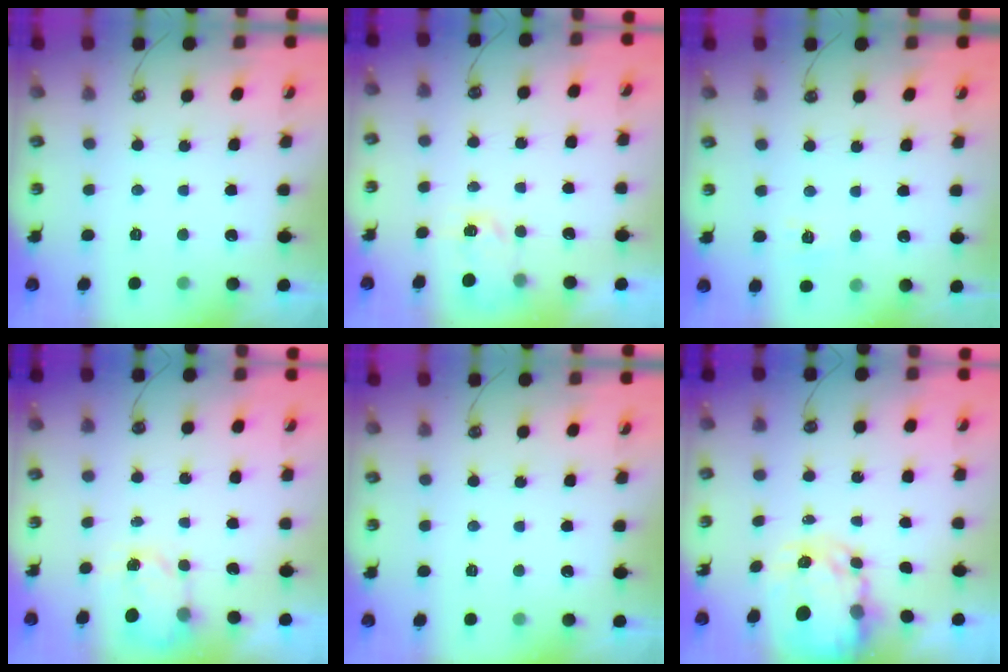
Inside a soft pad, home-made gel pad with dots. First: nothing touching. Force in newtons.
{"total": 2.5, "press": 2.4, "slide": 0.4}
{"total": 6.4, "press": 6.3, "slide": 0.8}
{"total": 3.6, "press": 3.6, "slide": 0.5}
{"total": 0.0}
{"total": 5.5, "press": 5.5, "slide": 0.3}